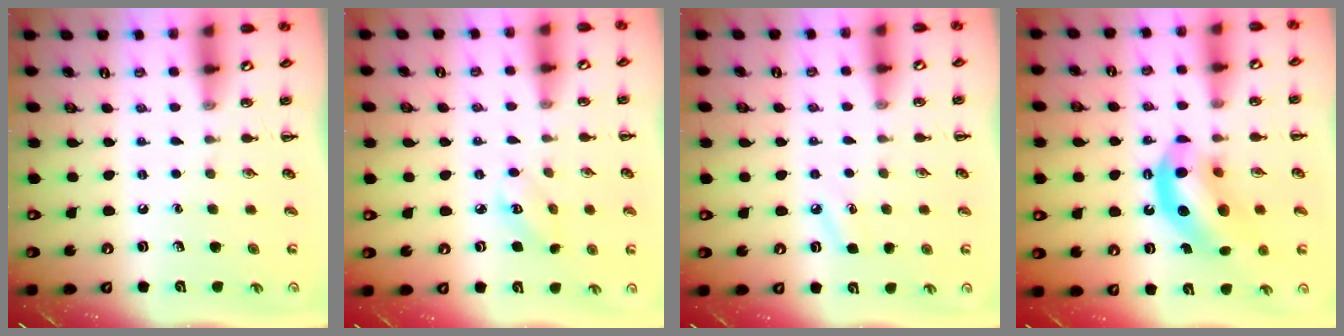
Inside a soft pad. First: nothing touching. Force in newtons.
{"total": 3.1, "press": 3.1, "slide": 0.5}
{"total": 4.0, "press": 3.8, "slide": 1.2}
{"total": 14.0, "press": 13.5, "slide": 3.6}